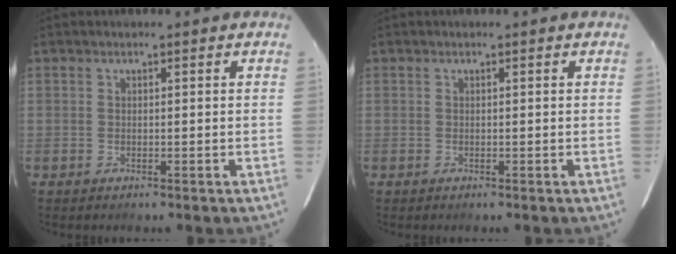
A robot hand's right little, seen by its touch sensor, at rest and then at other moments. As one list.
[{"total": 0.0}]